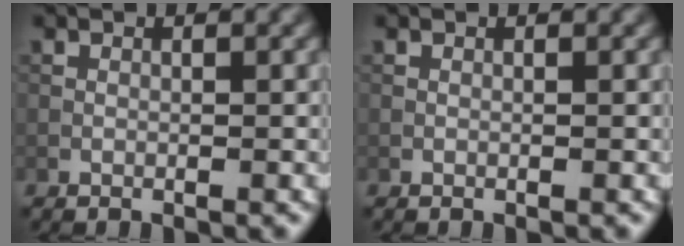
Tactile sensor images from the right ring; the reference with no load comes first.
{"total": 0.0}